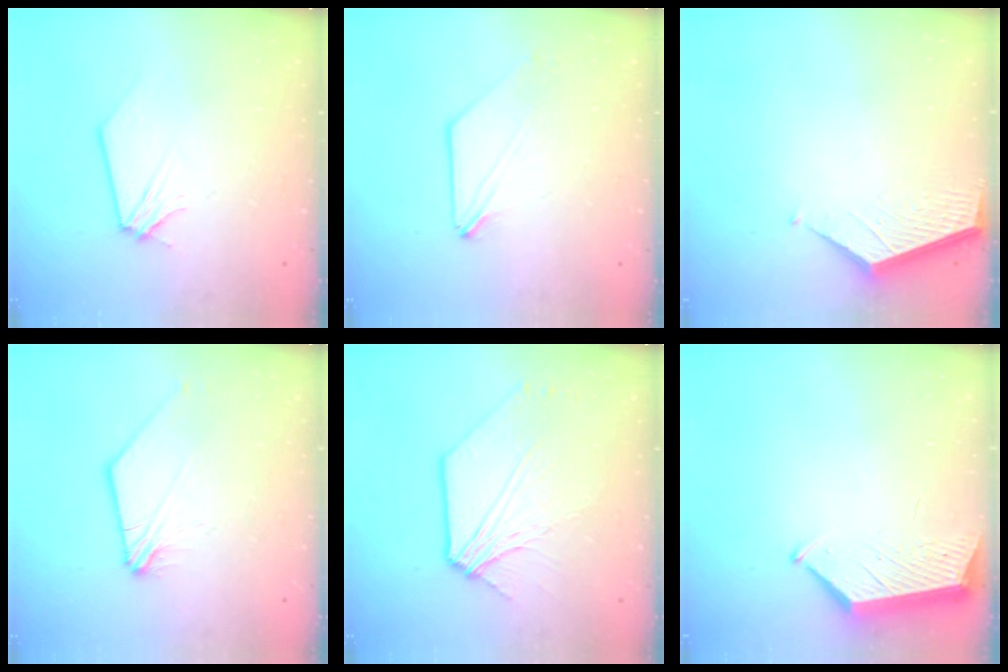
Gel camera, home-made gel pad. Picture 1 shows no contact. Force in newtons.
{"total": 0.5, "press": 0.5, "slide": 0.0}
{"total": 3.7, "press": 3.7, "slide": 0.3}
{"total": 2.0, "press": 1.9, "slide": 0.4}
{"total": 10.0, "press": 9.9, "slide": 1.1}
{"total": 4.1, "press": 4.1, "slide": 0.5}